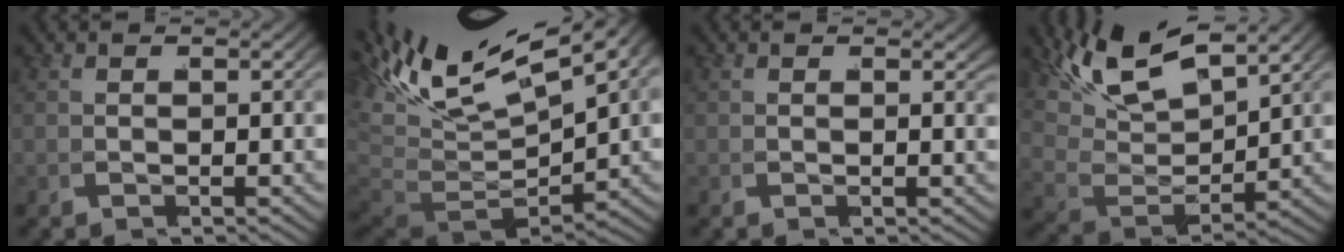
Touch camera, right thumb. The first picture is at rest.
{"total": 10.8, "force": [0.4, 6.9, 8.4], "torque": [-0.154, -0.029, 0.019]}
{"total": 0.6, "force": [0.5, 0.2, 0.3], "torque": [-0.003, -0.001, 0.005]}
{"total": 6.6, "force": [2.9, 3.4, 4.8], "torque": [-0.113, -0.002, 0.050]}